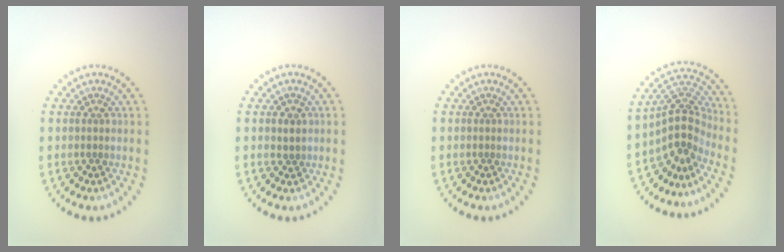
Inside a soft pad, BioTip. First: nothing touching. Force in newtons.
{"total": 0.9, "press": 0.7, "slide": 0.5}
{"total": 0.0}
{"total": 3.8, "press": 2.7, "slide": 2.6}